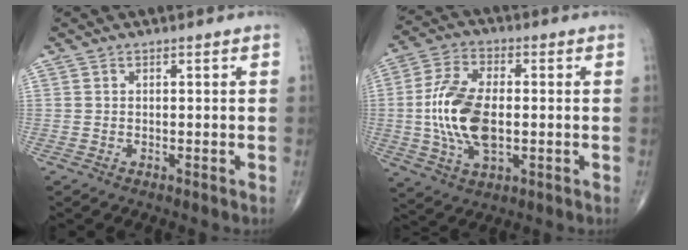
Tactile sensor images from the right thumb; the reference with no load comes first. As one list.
[{"total": 14.2, "force": [-0.7, 7.4, 12.1], "torque": [-0.244, 0.004, -0.013]}]